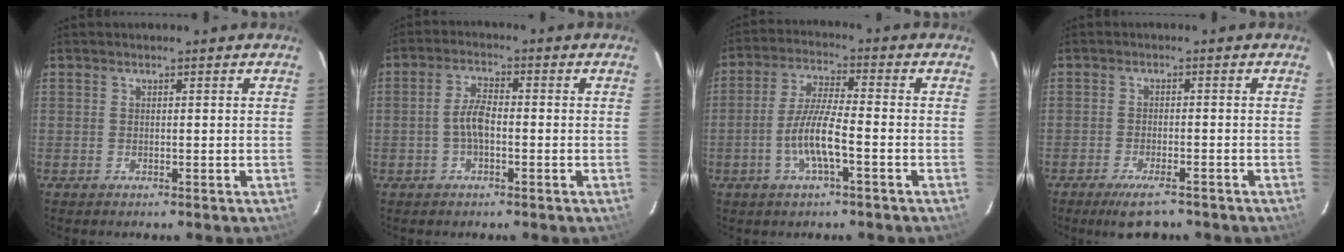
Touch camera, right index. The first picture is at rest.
{"total": 4.0, "force": [-1.0, 1.6, 3.5], "torque": [-0.072, 0.012, -0.017]}
{"total": 8.0, "force": [-2.9, 1.0, 7.4], "torque": [-0.150, 0.003, -0.057]}
{"total": 5.5, "force": [-4.3, 1.2, 3.2], "torque": [-0.071, -0.011, -0.073]}